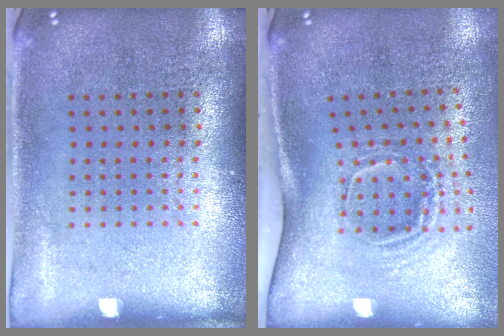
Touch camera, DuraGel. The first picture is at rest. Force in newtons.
{"total": 1.9, "press": 1.2, "slide": 1.6}